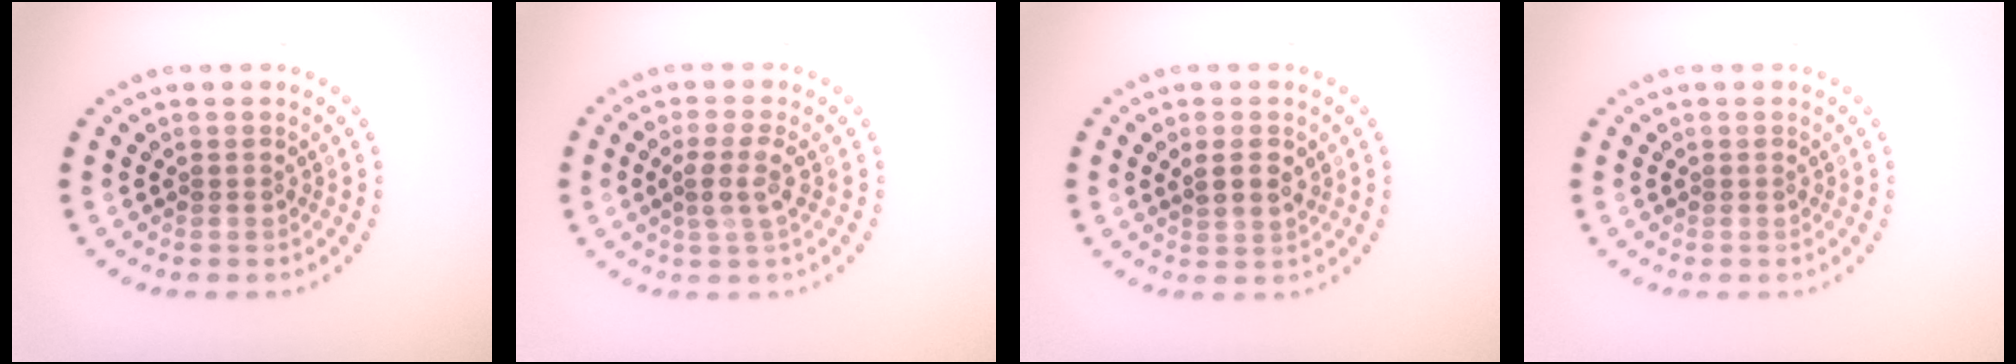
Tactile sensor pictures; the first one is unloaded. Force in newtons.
{"total": 2.2, "press": 1.9, "slide": 1.1}
{"total": 2.2, "press": 2.1, "slide": 0.6}
{"total": 0.0}